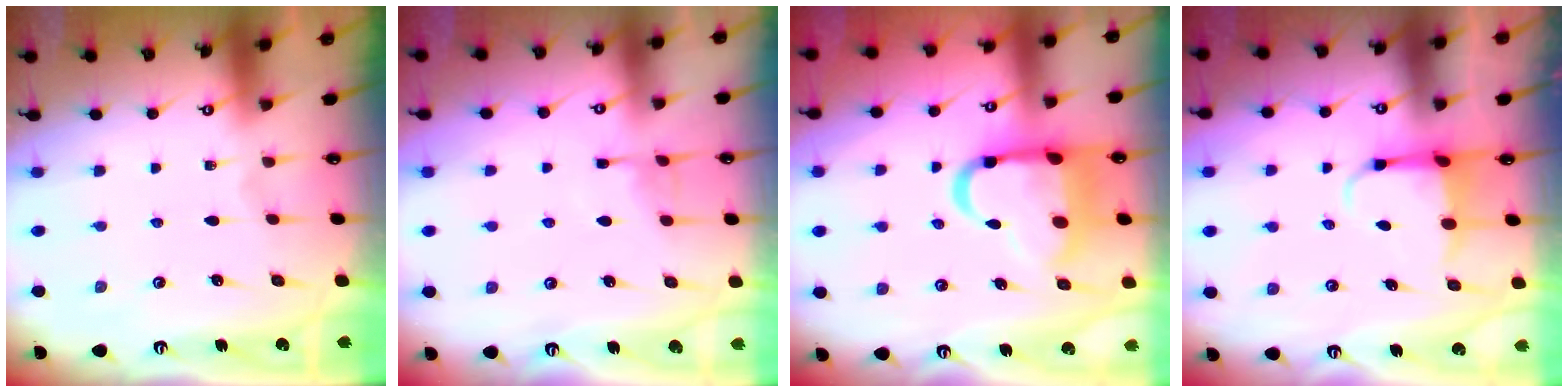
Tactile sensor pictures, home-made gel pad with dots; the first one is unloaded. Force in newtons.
{"total": 4.7, "press": 4.7, "slide": 0.4}
{"total": 15.7, "press": 15.6, "slide": 1.7}
{"total": 3.9, "press": 3.8, "slide": 1.1}